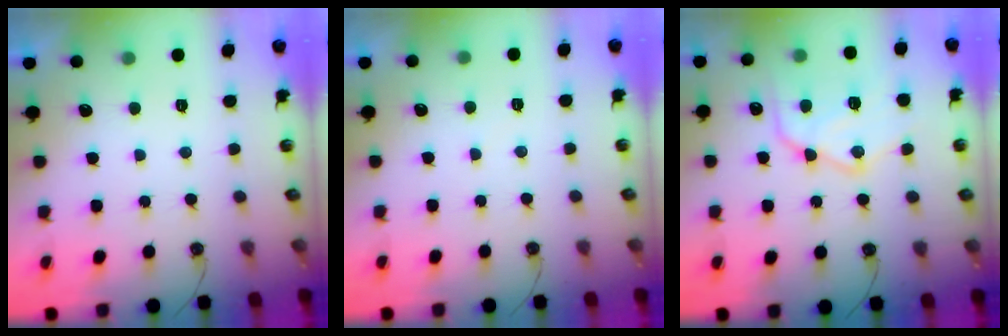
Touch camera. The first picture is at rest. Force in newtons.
{"total": 1.2, "press": 1.2, "slide": 0.3}
{"total": 14.5, "press": 14.5, "slide": 0.7}